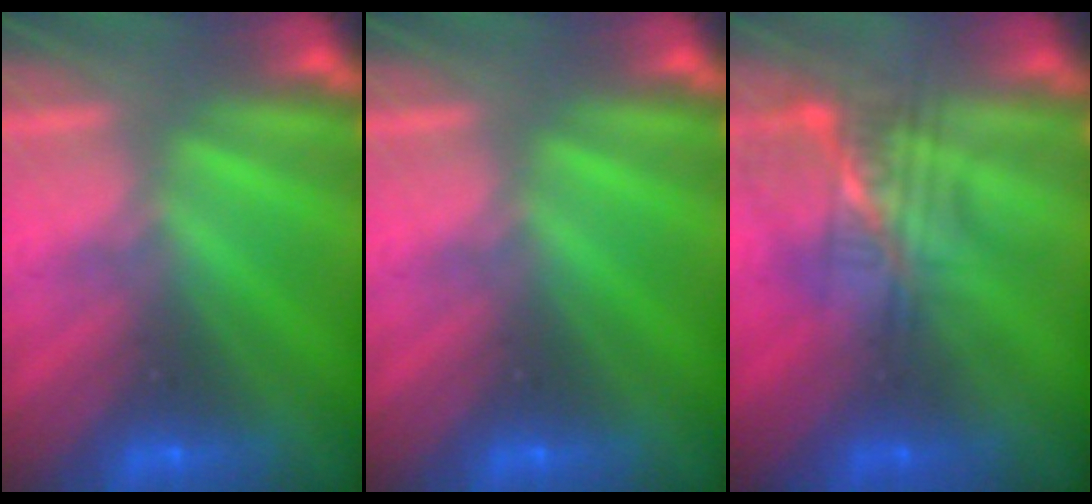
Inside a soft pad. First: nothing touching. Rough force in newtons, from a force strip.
{"total": 0.0}
{"total": 2.4}